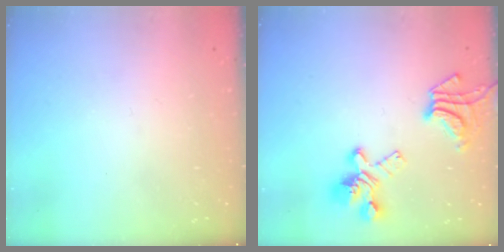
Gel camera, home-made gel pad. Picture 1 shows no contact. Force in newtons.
{"total": 11.1, "press": 10.8, "slide": 2.4}